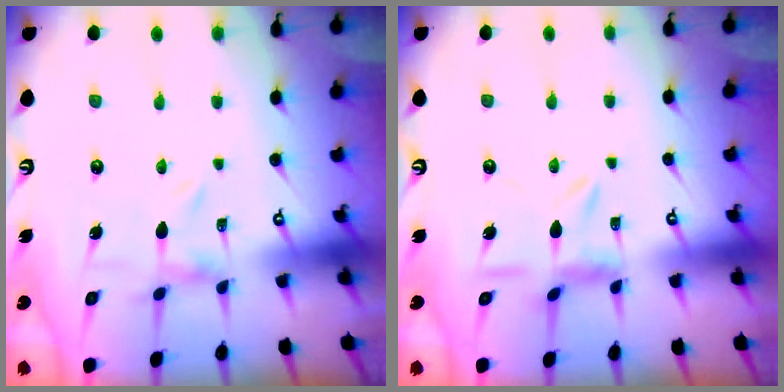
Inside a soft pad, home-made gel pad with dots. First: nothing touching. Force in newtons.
{"total": 4.8, "press": 4.7, "slide": 0.4}